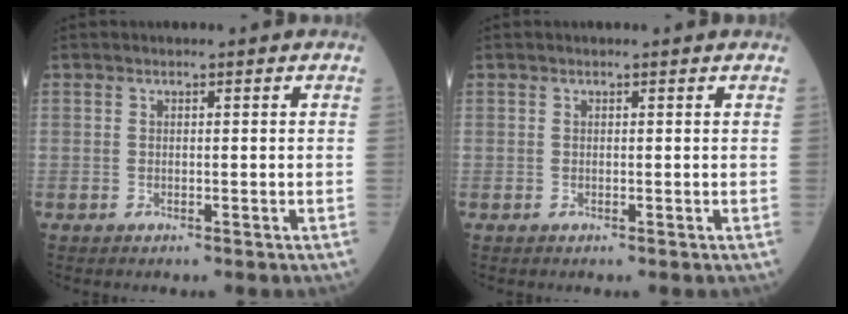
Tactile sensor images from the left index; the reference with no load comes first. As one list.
[{"total": 0.0}]